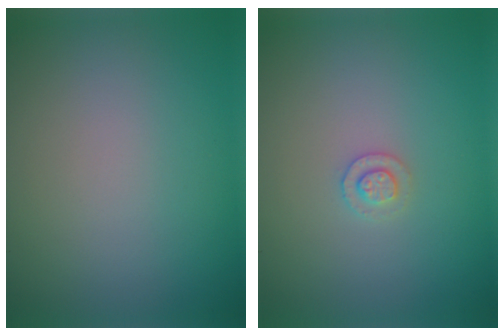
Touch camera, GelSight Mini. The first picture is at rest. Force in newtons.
{"total": 1.3, "press": 1.2, "slide": 0.3}